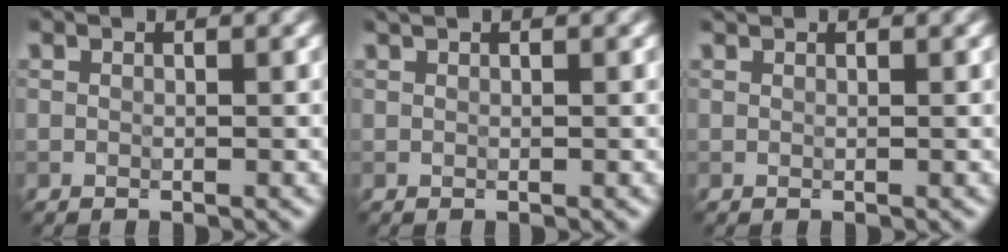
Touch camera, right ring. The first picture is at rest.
{"total": 1.8, "force": [1.3, 0.8, 1.0], "torque": [0.001, 0.005, -0.001]}
{"total": 0.7, "force": [0.7, 0.2, 0.2], "torque": [-0.003, 0.000, 0.007]}